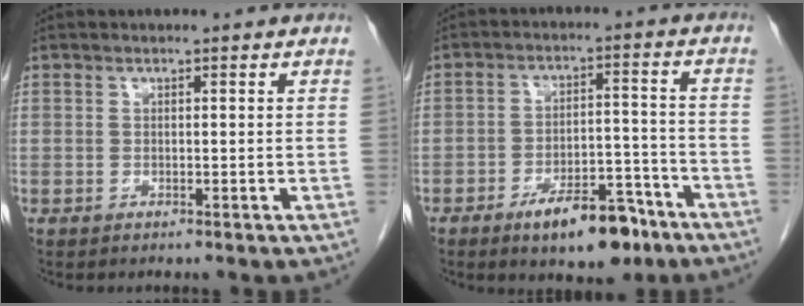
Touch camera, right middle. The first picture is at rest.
{"total": 10.0, "force": [-6.5, 3.8, 6.6], "torque": [-0.095, 0.009, -0.099]}